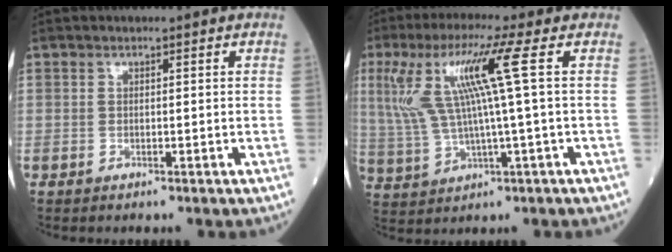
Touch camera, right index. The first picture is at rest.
{"total": 11.7, "force": [3.0, -0.2, 11.3], "torque": [-0.251, 0.019, 0.060]}